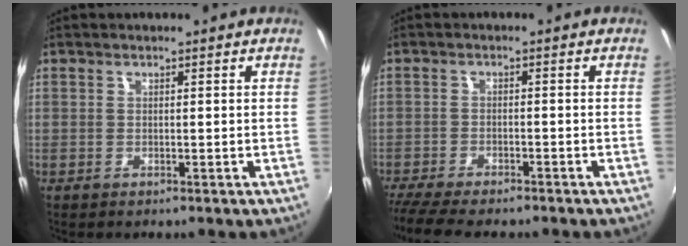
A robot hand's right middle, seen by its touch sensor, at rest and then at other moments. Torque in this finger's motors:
{"motor_torque": [1.03, -1.10, 0.17, 0.05]}